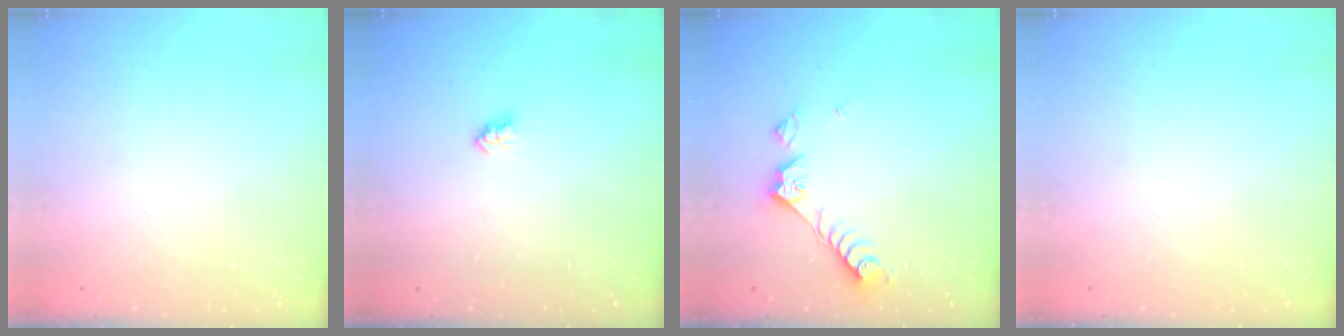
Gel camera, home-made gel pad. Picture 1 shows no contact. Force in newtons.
{"total": 2.6, "press": 2.6, "slide": 0.4}
{"total": 8.5, "press": 8.5, "slide": 0.5}
{"total": 0.0}